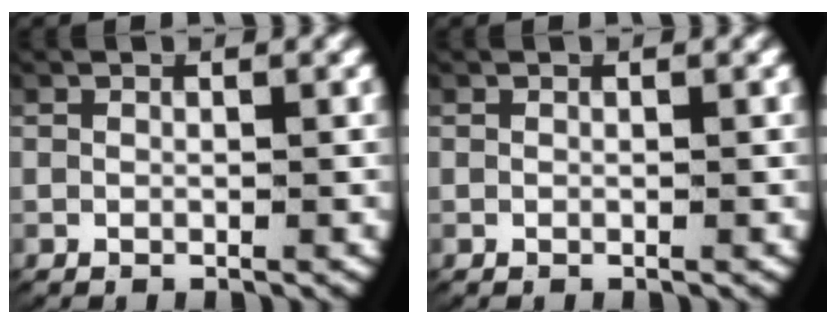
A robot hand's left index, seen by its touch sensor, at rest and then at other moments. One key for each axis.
{"total": 0.0}